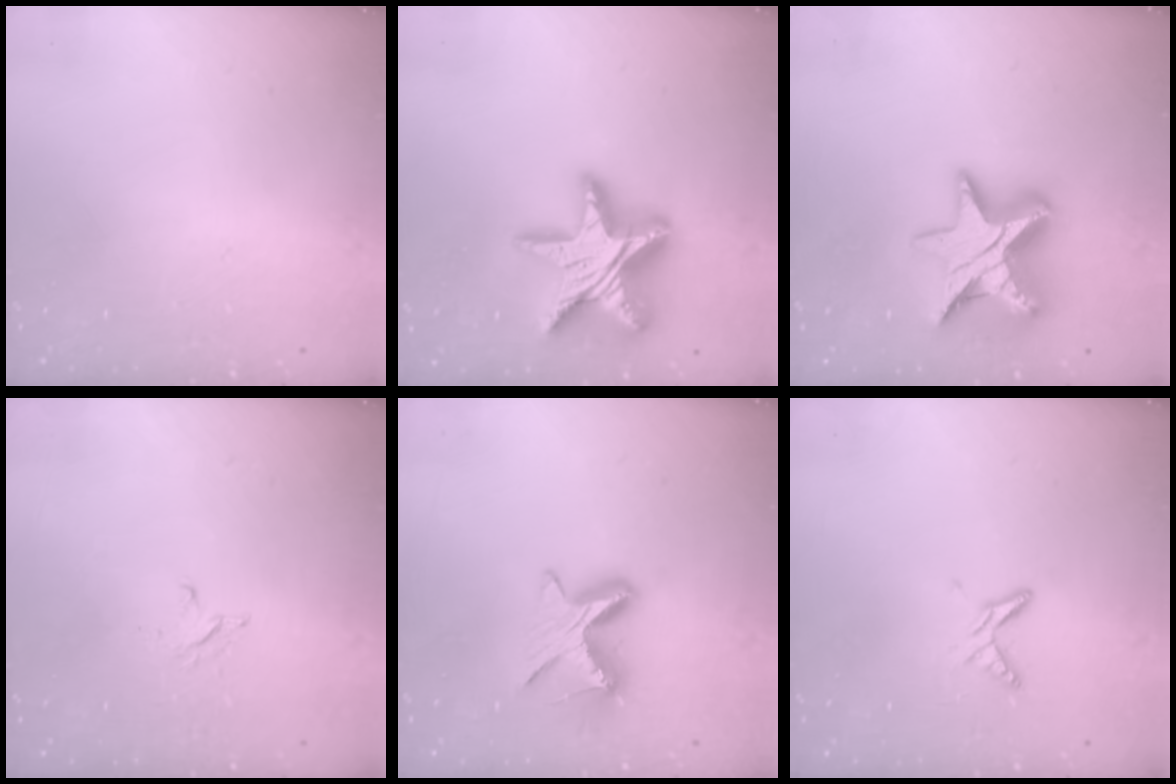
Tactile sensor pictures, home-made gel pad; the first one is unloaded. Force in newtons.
{"total": 24.1, "press": 24.0, "slide": 2.3}
{"total": 14.3, "press": 14.2, "slide": 0.9}
{"total": 3.0, "press": 3.0, "slide": 0.3}
{"total": 8.7, "press": 8.7, "slide": 0.6}
{"total": 5.5, "press": 5.4, "slide": 0.6}